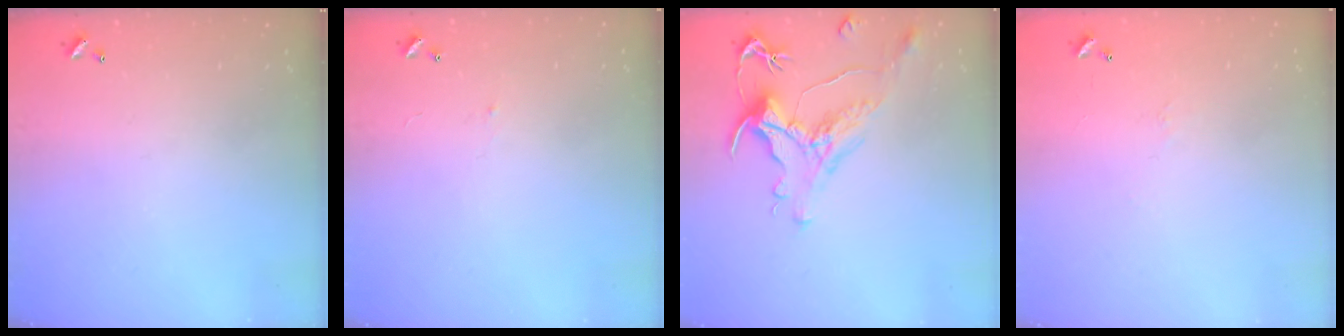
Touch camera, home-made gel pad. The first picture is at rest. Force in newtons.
{"total": 0.6, "press": 0.0, "slide": 0.6}
{"total": 1.5, "press": 0.7, "slide": 1.3}
{"total": 6.6, "press": 6.6, "slide": 0.8}